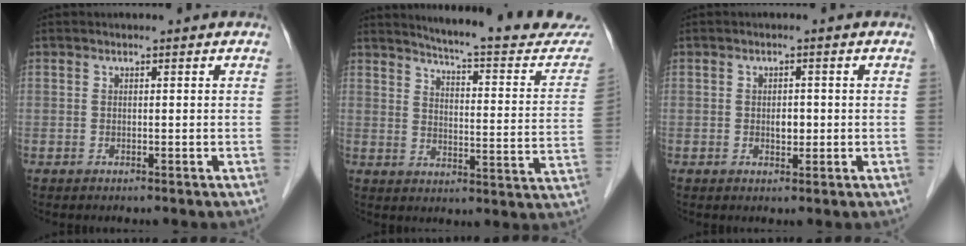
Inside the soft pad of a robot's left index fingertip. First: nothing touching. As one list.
[{"total": 20.9, "force": [19.7, 1.2, 7.0], "torque": [-0.091, -0.085, 0.234]}, {"total": 1.9, "force": [-0.2, 1.1, 1.5], "torque": [-0.024, 0.001, -0.001]}]